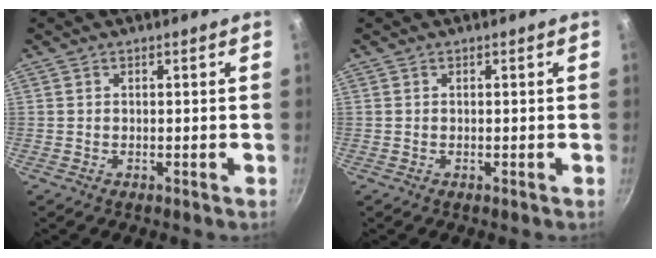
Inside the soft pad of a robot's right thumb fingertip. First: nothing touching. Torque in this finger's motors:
{"motor_torque": [-0.04, -0.05, 0.26, 0.10, 0.05]}